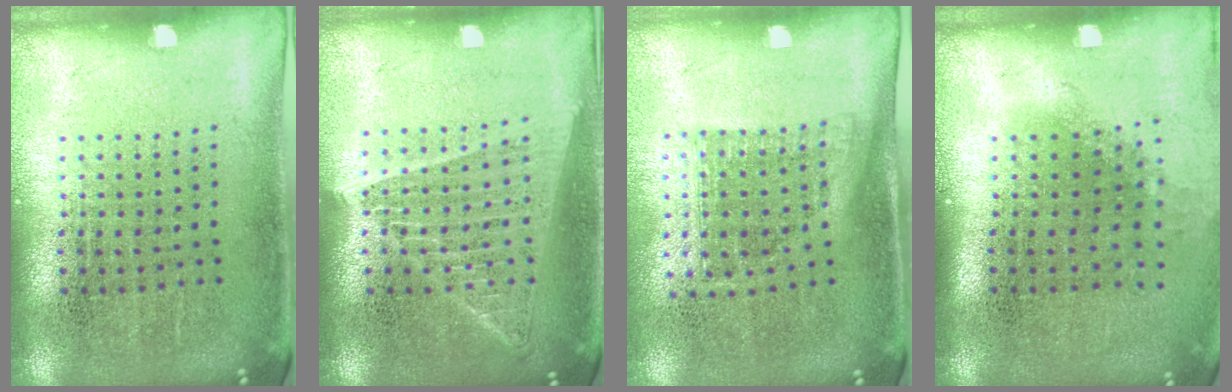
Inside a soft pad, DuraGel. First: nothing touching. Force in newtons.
{"total": 1.5, "press": 1.4, "slide": 0.6}
{"total": 1.1, "press": 0.9, "slide": 0.6}
{"total": 1.1, "press": 0.9, "slide": 0.7}